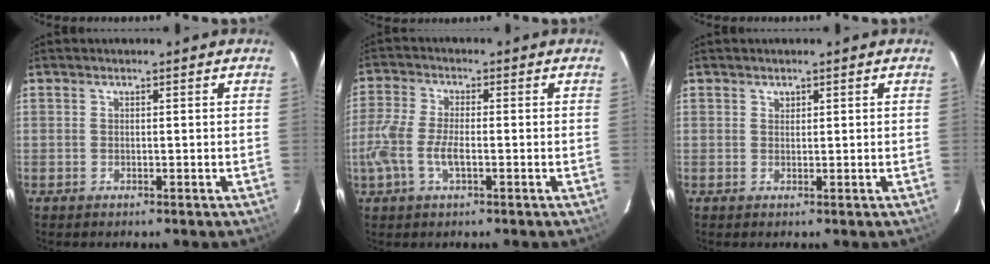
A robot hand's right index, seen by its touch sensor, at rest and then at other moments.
{"total": 7.2, "force": [-2.2, 2.8, 6.2], "torque": [-0.142, -0.002, -0.044]}
{"total": 0.8, "force": [0.5, 0.6, 0.1], "torque": [-0.001, 0.003, 0.007]}